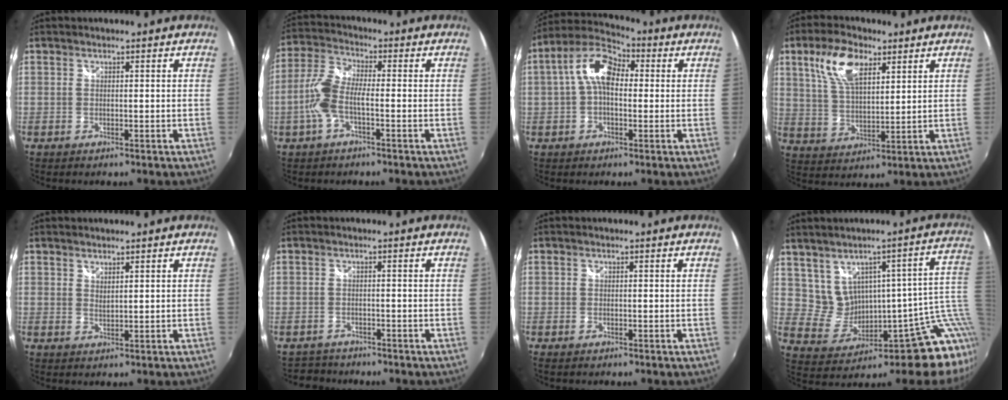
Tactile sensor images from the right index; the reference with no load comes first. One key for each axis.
{"total": 7.3, "fx": -2.2, "fy": 2.1, "fz": 6.6, "tx": -0.155, "ty": 0.012, "tz": -0.046}
{"total": 10.2, "fx": 1.2, "fy": 5.9, "fz": 8.2, "tx": -0.163, "ty": 0.033, "tz": 0.014}
{"total": 10.8, "fx": 5.4, "fy": 5.1, "fz": 7.8, "tx": -0.155, "ty": 0.017, "tz": 0.108}
{"total": 1.6, "fx": 1.4, "fy": 0.4, "fz": 0.7, "tx": -0.011, "ty": -0.001, "tz": 0.024}
{"total": 3.0, "fx": -2.7, "fy": 1.3, "fz": -0.3, "tx": -0.008, "ty": 0.004, "tz": -0.047}
{"total": 0.8, "fx": -0.6, "fy": 0.4, "fz": 0.4, "tx": -0.010, "ty": -0.004, "tz": -0.011}
{"total": 15.6, "fx": 0.6, "fy": 8.0, "fz": 13.4, "tx": -0.155, "ty": -0.008, "tz": 0.048}